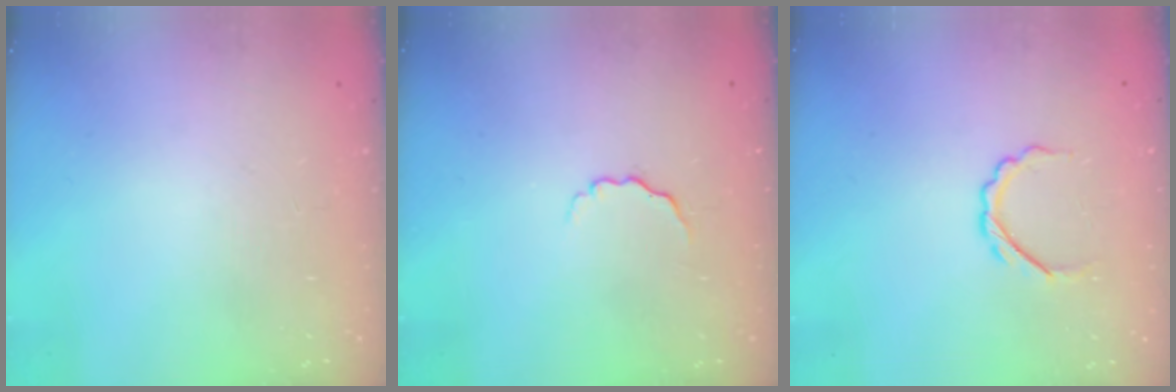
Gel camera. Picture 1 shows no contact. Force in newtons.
{"total": 3.1, "press": 3.0, "slide": 0.7}
{"total": 4.9, "press": 4.8, "slide": 1.1}